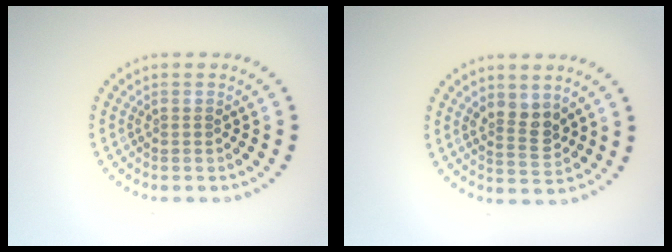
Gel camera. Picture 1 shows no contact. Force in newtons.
{"total": 2.6, "press": 2.4, "slide": 1.0}